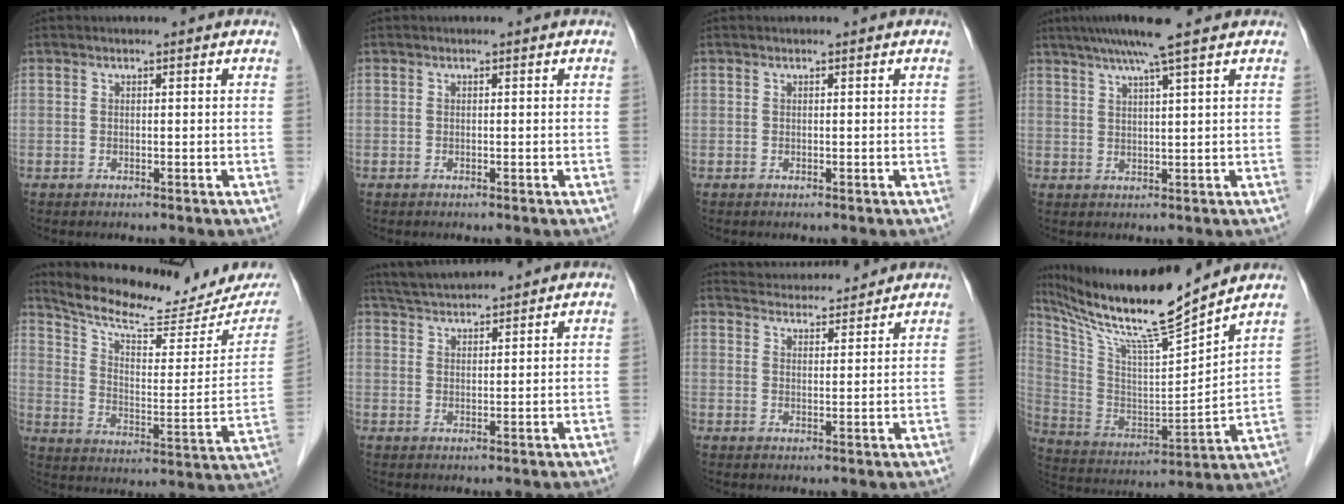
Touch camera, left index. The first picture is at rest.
{"total": 0.0}
{"total": 0.0}
{"total": 7.2, "force": [5.2, -1.0, 4.8], "torque": [-0.078, 0.017, 0.083]}
{"total": 19.7, "force": [18.2, 3.9, 6.5], "torque": [-0.102, -0.040, 0.253]}
{"total": 6.1, "force": [5.8, 0.3, 1.7], "torque": [-0.036, 0.032, 0.104]}
{"total": 8.8, "force": [8.6, 1.2, 1.6], "torque": [-0.026, 0.018, 0.124]}
{"total": 17.6, "force": [15.2, -0.6, 8.8], "torque": [-0.172, -0.017, 0.275]}